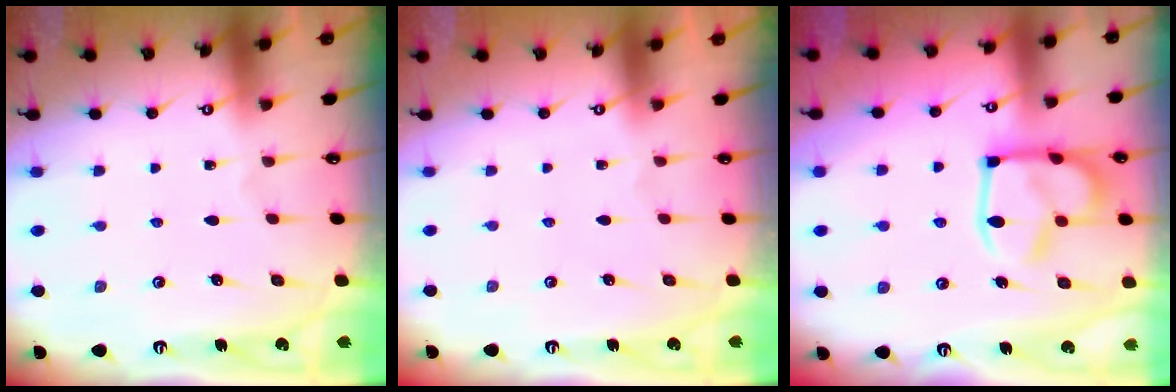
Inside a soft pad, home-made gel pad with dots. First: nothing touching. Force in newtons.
{"total": 1.5, "press": 1.4, "slide": 0.6}
{"total": 15.5, "press": 15.4, "slide": 1.3}